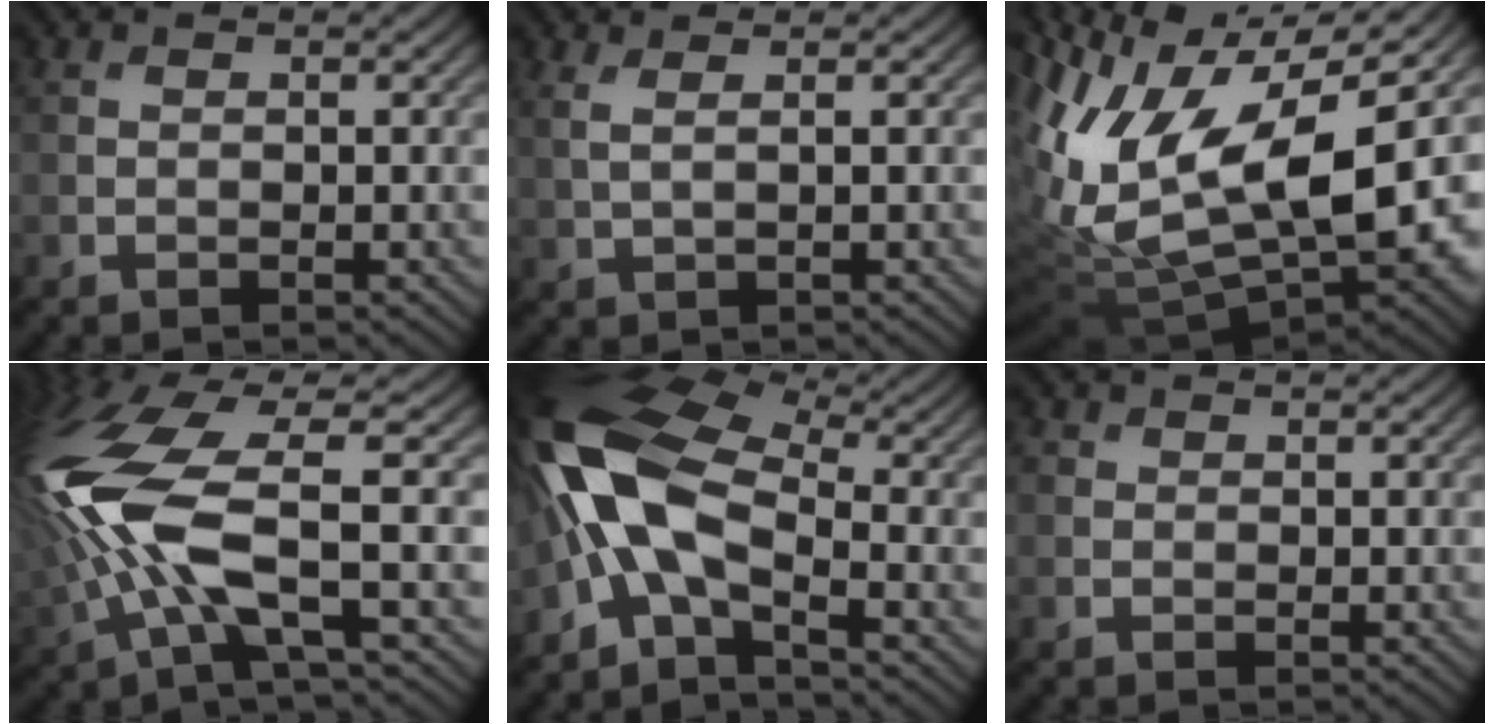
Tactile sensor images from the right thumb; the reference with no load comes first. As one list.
[{"total": 2.1, "force": [1.2, 0.5, 1.7], "torque": [-0.032, 0.001, 0.020]}, {"total": 18.1, "force": [-0.1, 7.9, 16.3], "torque": [-0.310, -0.023, 0.015]}, {"total": 13.6, "force": [-0.8, 4.6, 12.7], "torque": [-0.316, -0.001, -0.022]}, {"total": 13.5, "force": [-2.2, 5.9, 12.0], "torque": [-0.258, 0.017, -0.067]}, {"total": 0.6, "force": [0.1, 0.5, 0.1], "torque": [-0.001, -0.003, 0.000]}]